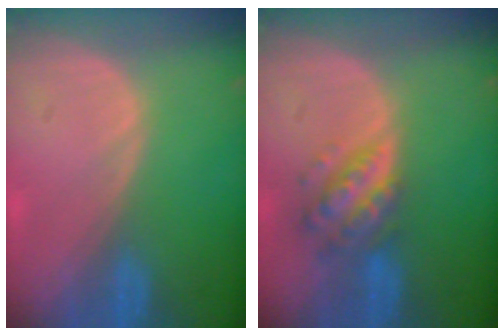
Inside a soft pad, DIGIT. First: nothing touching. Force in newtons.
{"total": 6.3, "press": 5.6, "slide": 2.8}